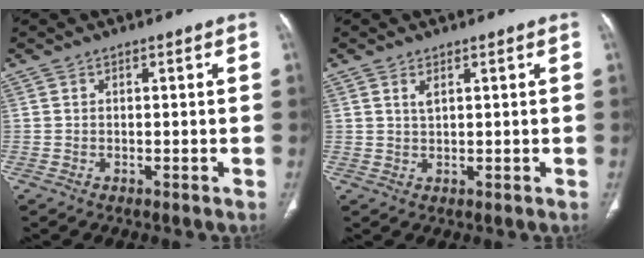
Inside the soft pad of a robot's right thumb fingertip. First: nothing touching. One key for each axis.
{"total": 1.6, "fx": 0.9, "fy": 0.6, "fz": 1.1, "tx": -0.025, "ty": -0.003, "tz": 0.022}